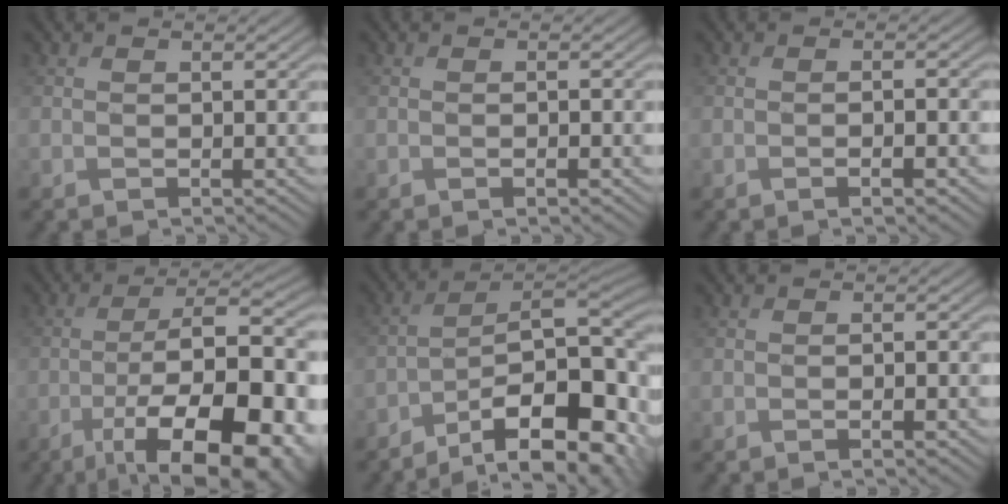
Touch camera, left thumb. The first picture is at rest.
{"total": 1.2, "force": [-0.5, 0.2, 1.1], "torque": [-0.018, -0.001, -0.008]}
{"total": 2.2, "force": [-0.9, 0.4, 2.0], "torque": [-0.034, 0.003, -0.016]}
{"total": 17.7, "force": [-7.7, 6.4, 14.6], "torque": [-0.229, -0.008, -0.115]}
{"total": 17.4, "force": [-8.5, 7.0, 13.5], "torque": [-0.204, -0.013, -0.137]}
{"total": 1.5, "force": [-0.6, 0.2, 1.4], "torque": [-0.023, 0.001, -0.010]}